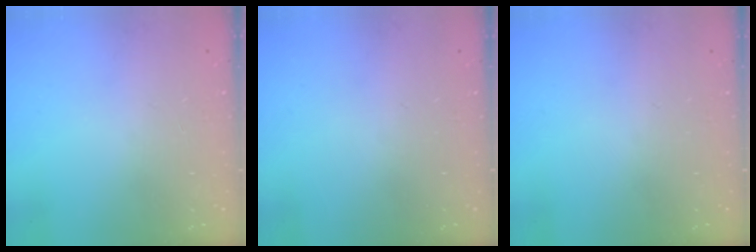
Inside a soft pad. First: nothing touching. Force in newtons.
{"total": 0.0}
{"total": 0.0}